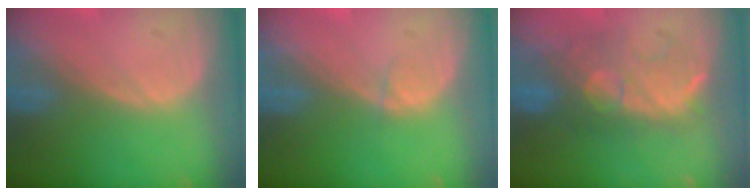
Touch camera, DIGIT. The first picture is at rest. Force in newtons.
{"total": 0.8, "press": 0.8, "slide": 0.1}
{"total": 8.6, "press": 8.5, "slide": 0.7}